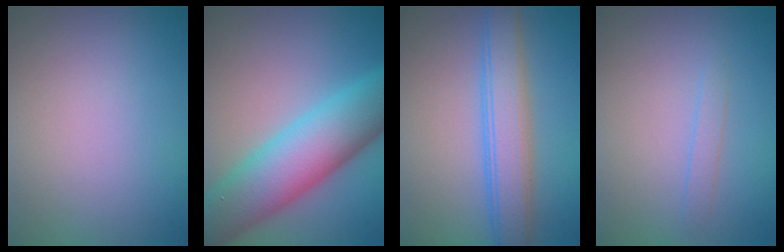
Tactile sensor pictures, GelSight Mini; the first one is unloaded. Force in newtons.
{"total": 10.3, "press": 10.3, "slide": 0.2}
{"total": 4.8, "press": 4.8, "slide": 0.1}
{"total": 1.0, "press": 1.0, "slide": 0.1}